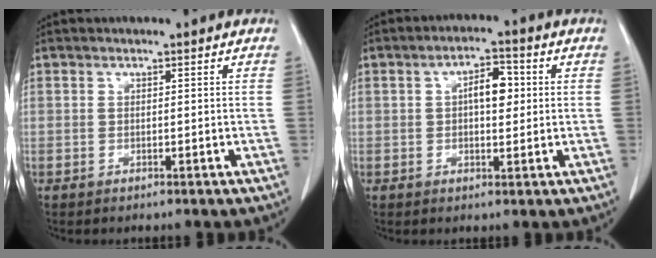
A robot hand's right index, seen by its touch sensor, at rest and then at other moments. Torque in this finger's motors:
{"motor_torque": [0.61, -0.07, 0.12, 0.08]}